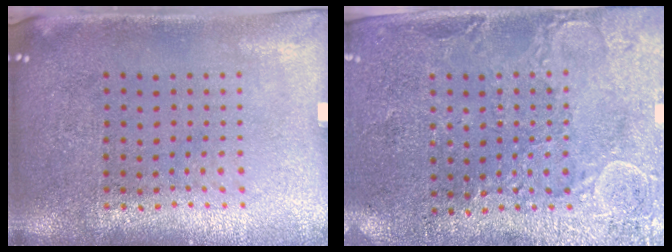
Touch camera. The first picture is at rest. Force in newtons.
{"total": 2.7, "press": 2.6, "slide": 0.8}